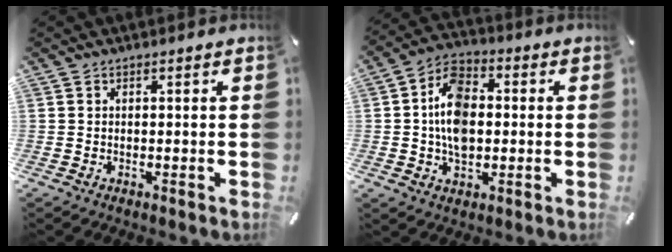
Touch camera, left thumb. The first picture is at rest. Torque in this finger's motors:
{"motor_torque": [0.32, 0.41, 0.91, -0.33, 0.37]}